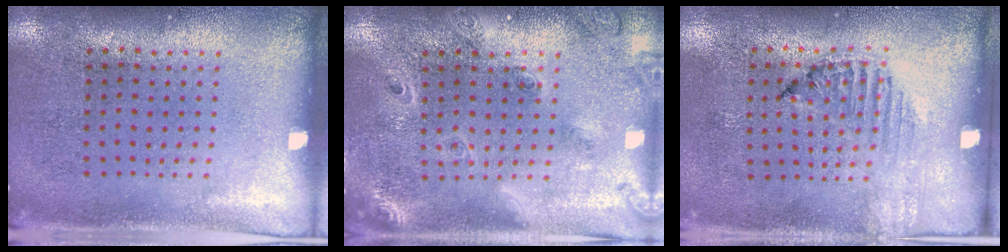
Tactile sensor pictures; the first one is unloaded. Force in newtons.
{"total": 1.7, "press": 1.6, "slide": 0.8}
{"total": 1.2, "press": 1.2, "slide": 0.2}